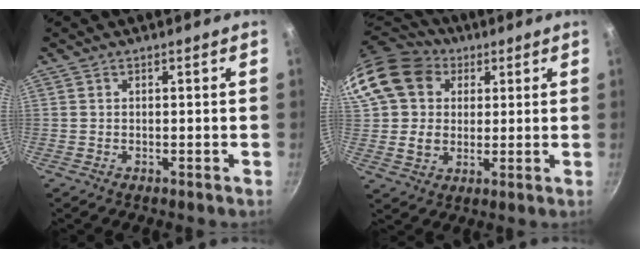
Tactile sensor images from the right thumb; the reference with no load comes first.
{"total": 17.3, "force": [6.1, 14.0, 8.3], "torque": [-0.150, 0.012, 0.105]}